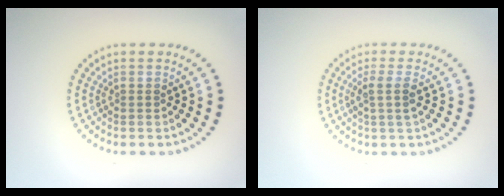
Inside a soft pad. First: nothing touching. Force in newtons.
{"total": 1.9, "press": 1.5, "slide": 1.1}